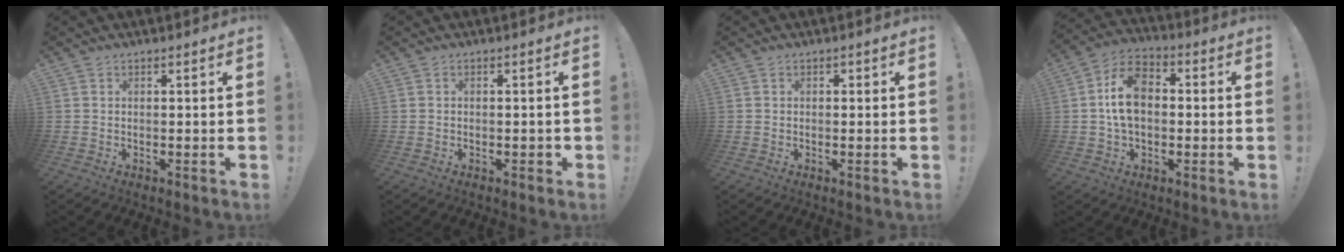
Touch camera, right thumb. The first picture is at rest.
{"total": 1.3, "force": [-0.6, 0.9, 0.7], "torque": [-0.018, 0.007, -0.010]}
{"total": 0.7, "force": [-0.2, 0.7, 0.1], "torque": [-0.001, 0.002, -0.003]}
{"total": 12.8, "force": [0.3, 8.8, 9.2], "torque": [-0.161, 0.017, 0.007]}